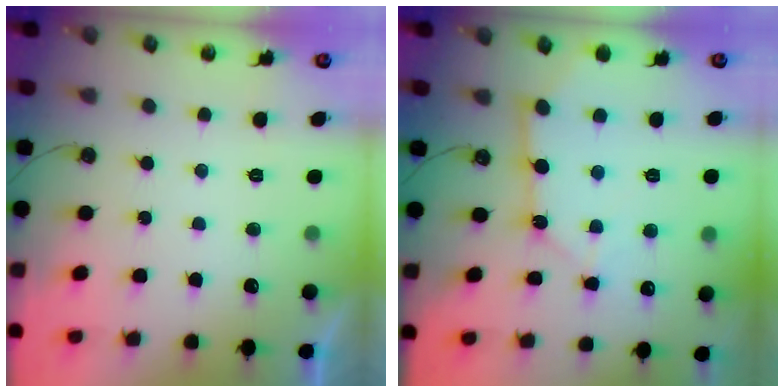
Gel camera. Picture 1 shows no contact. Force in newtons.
{"total": 10.0, "press": 10.0, "slide": 1.0}